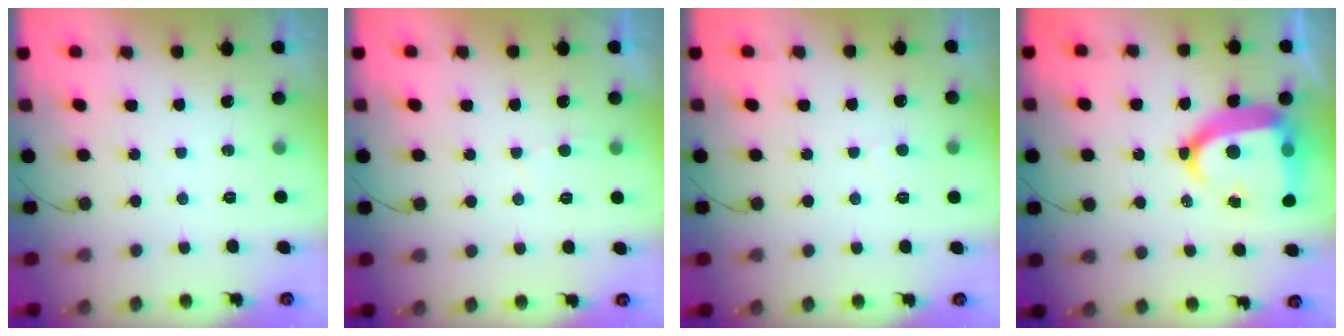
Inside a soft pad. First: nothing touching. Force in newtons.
{"total": 1.7, "press": 1.6, "slide": 0.2}
{"total": 2.9, "press": 2.9, "slide": 0.3}
{"total": 17.6, "press": 17.5, "slide": 1.6}